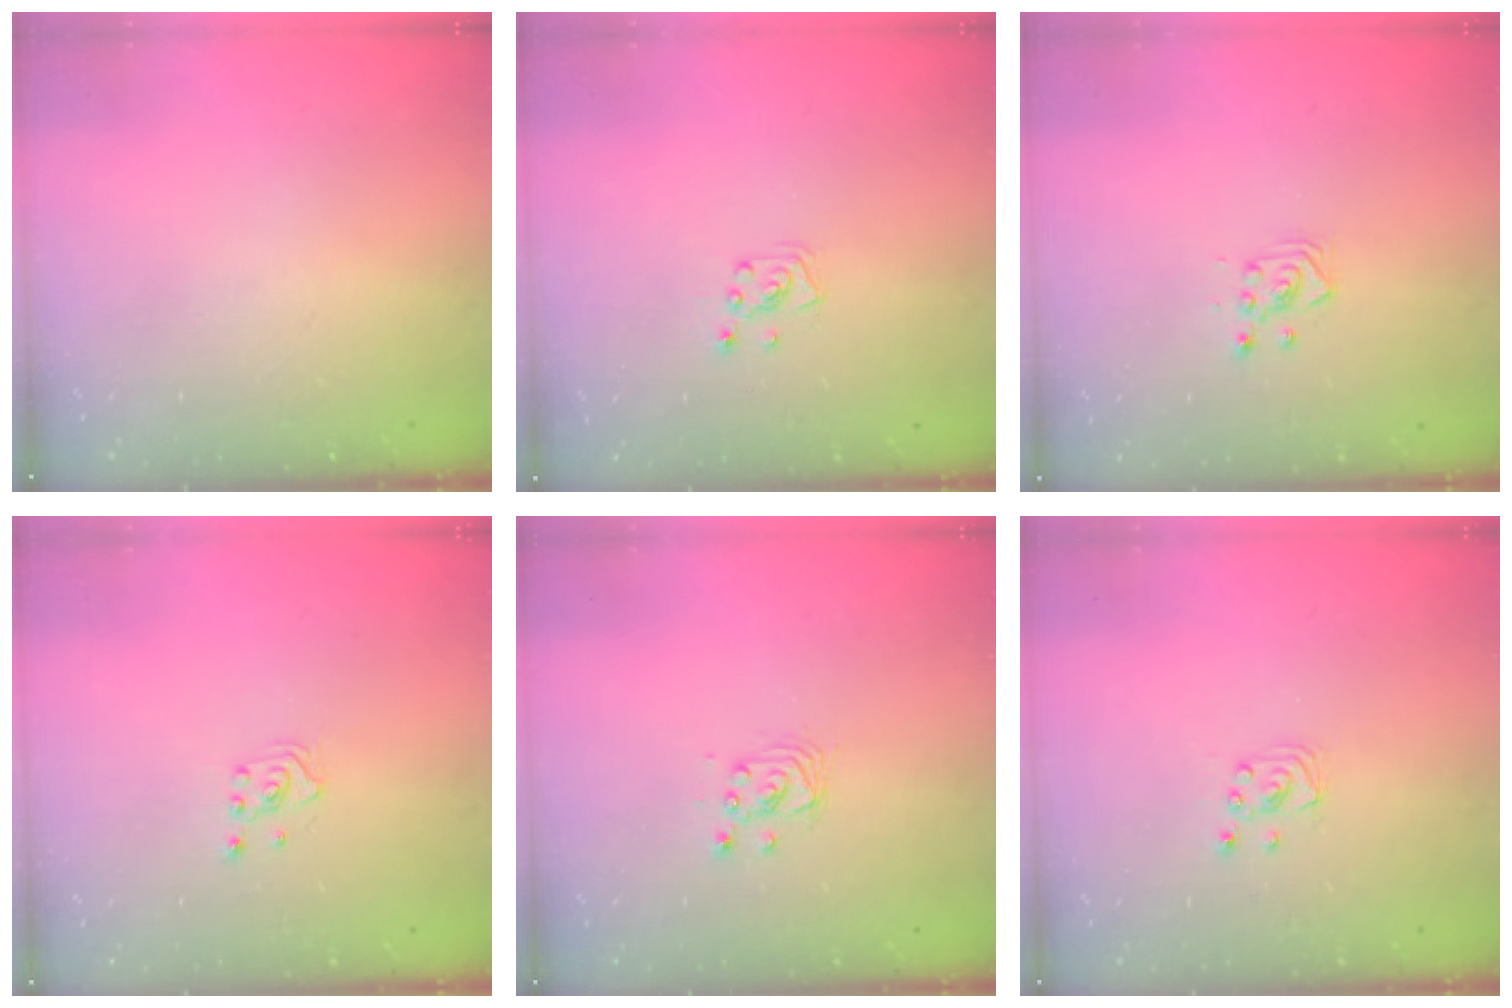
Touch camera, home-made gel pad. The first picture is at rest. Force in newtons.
{"total": 4.3, "press": 4.3, "slide": 0.4}
{"total": 3.0, "press": 3.0, "slide": 0.5}
{"total": 1.6, "press": 1.5, "slide": 0.2}
{"total": 2.9, "press": 2.9, "slide": 0.2}
{"total": 2.2, "press": 2.2, "slide": 0.2}